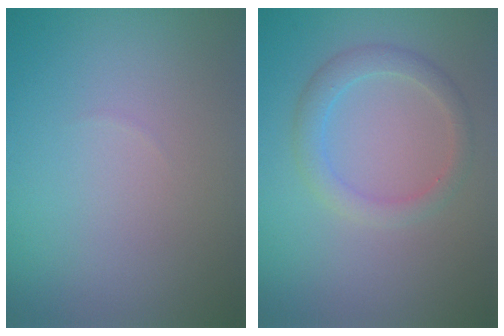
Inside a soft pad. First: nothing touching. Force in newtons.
{"total": 2.4, "press": 2.4, "slide": 0.2}